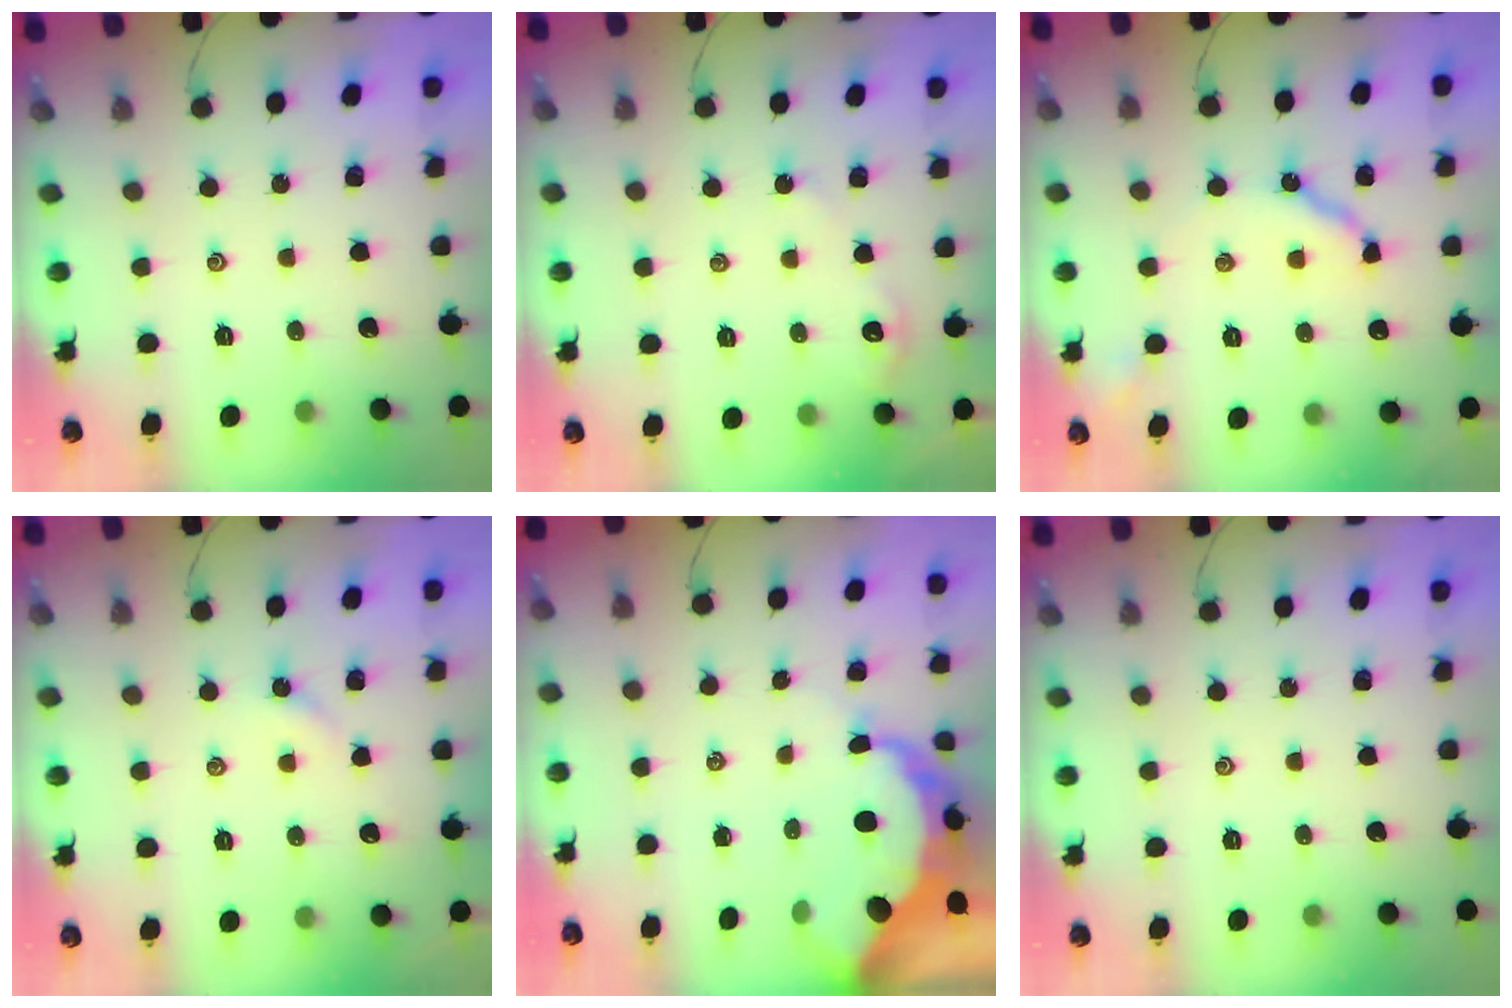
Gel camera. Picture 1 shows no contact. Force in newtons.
{"total": 2.7, "press": 2.7, "slide": 0.3}
{"total": 8.1, "press": 8.1, "slide": 0.8}
{"total": 1.5, "press": 1.4, "slide": 0.3}
{"total": 8.7, "press": 8.7, "slide": 1.0}
{"total": 0.0}